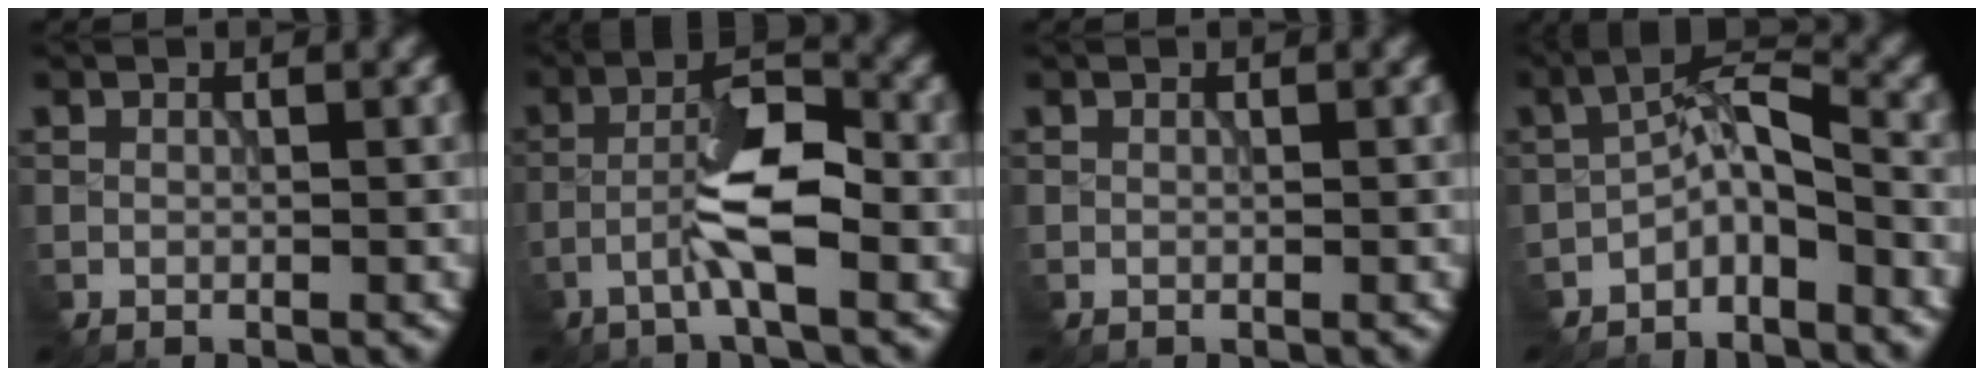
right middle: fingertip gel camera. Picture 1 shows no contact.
{"total": 5.3, "force": [-2.2, 1.0, 4.7], "torque": [-0.093, 0.015, -0.048]}
{"total": 0.0}
{"total": 3.8, "force": [-2.1, 1.5, 2.8], "torque": [-0.051, 0.019, -0.044]}